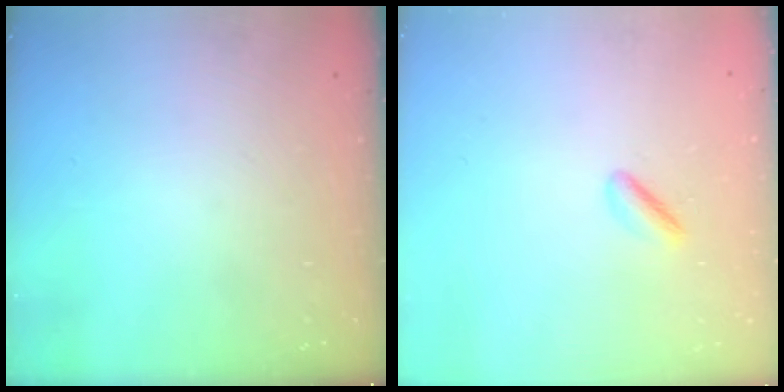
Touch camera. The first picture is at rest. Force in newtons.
{"total": 1.4, "press": 1.2, "slide": 0.7}